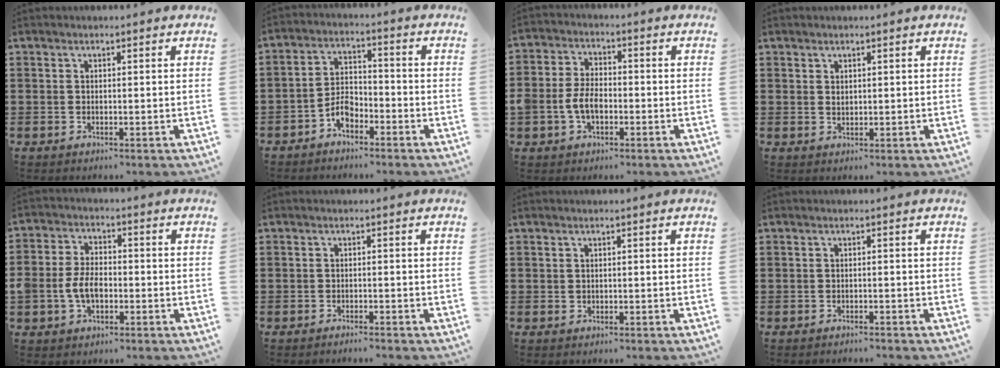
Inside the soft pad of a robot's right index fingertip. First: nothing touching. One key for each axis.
{"total": 4.6, "fx": -2.9, "fy": 2.5, "fz": 2.6, "tx": -0.061, "ty": 0.008, "tz": -0.059}
{"total": 5.1, "fx": -1.5, "fy": 3.3, "fz": 3.6, "tx": -0.086, "ty": 0.002, "tz": -0.032}
{"total": 0.9, "fx": 0.6, "fy": 0.6, "fz": 0.4, "tx": -0.011, "ty": 0.003, "tz": 0.011}
{"total": 5.4, "fx": -1.4, "fy": 3.5, "fz": 3.8, "tx": -0.090, "ty": 0.003, "tz": -0.031}
{"total": 1.1, "fx": -1.1, "fy": -0.1, "fz": 0.3, "tx": -0.006, "ty": 0.001, "tz": -0.022}
{"total": 0.5, "fx": 0.0, "fy": 0.5, "fz": 0.1, "tx": -0.004, "ty": 0.004, "tz": 0.000}
{"total": 0.8, "fx": -0.8, "fy": 0.0, "fz": 0.1, "tx": -0.004, "ty": 0.000, "tz": -0.017}